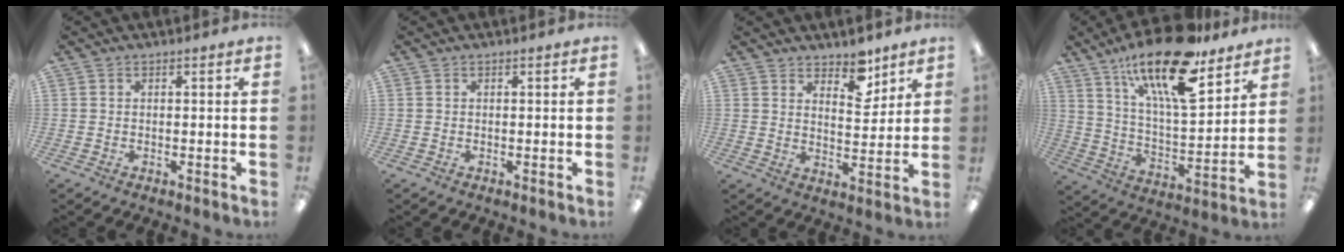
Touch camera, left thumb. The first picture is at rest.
{"total": 0.0}
{"total": 7.4, "force": [6.0, 3.3, 2.8], "torque": [-0.019, -0.044, 0.102]}
{"total": 21.8, "force": [15.1, 6.8, 14.2], "torque": [-0.247, -0.087, 0.253]}